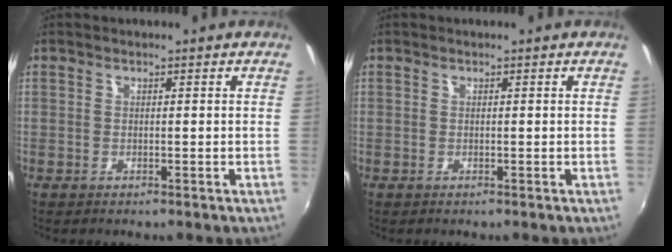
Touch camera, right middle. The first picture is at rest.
{"total": 0.0}